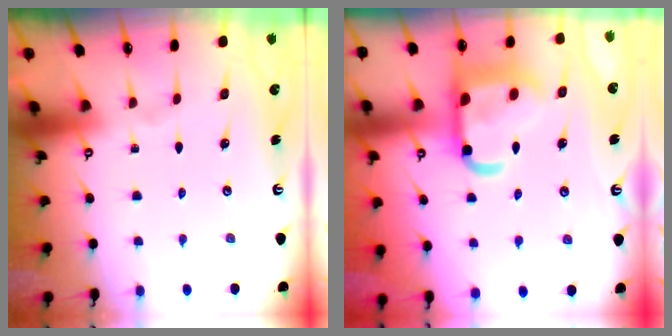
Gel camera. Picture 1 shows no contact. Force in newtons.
{"total": 17.6, "press": 17.5, "slide": 1.6}